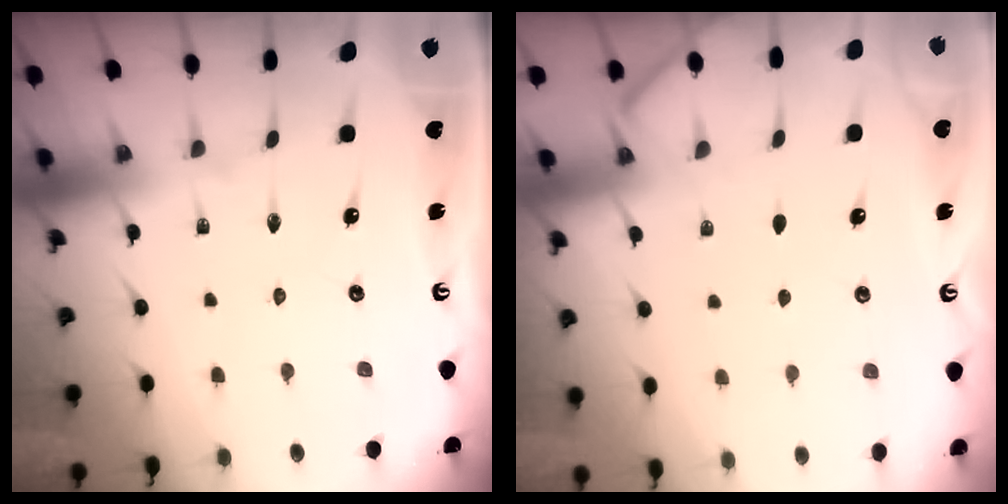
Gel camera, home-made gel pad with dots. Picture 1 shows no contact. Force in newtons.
{"total": 4.6, "press": 4.6, "slide": 0.5}